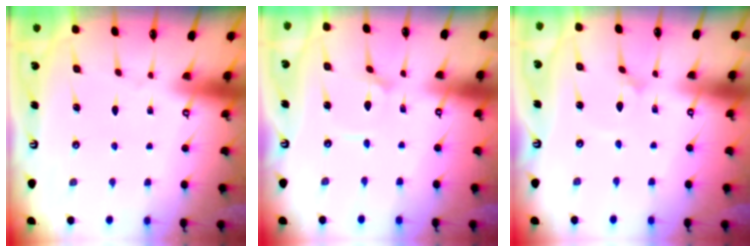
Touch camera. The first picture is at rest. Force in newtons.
{"total": 2.6, "press": 2.5, "slide": 0.3}
{"total": 1.4, "press": 1.4, "slide": 0.0}